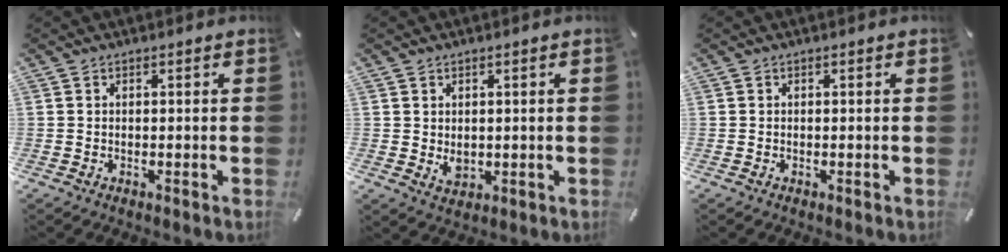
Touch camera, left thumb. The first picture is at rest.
{"total": 2.8, "force": [0.6, 2.4, 1.4], "torque": [-0.016, 0.000, 0.012]}
{"total": 0.0}